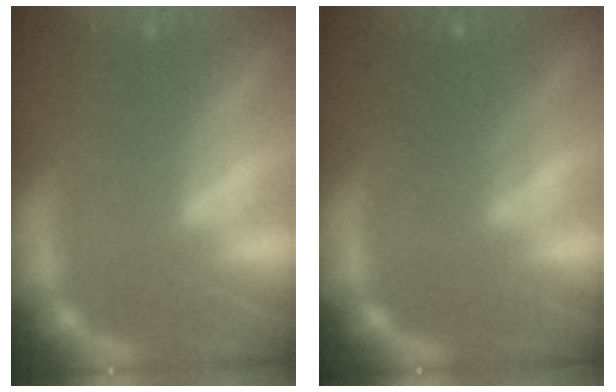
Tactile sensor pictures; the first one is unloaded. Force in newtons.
{"total": 3.1}